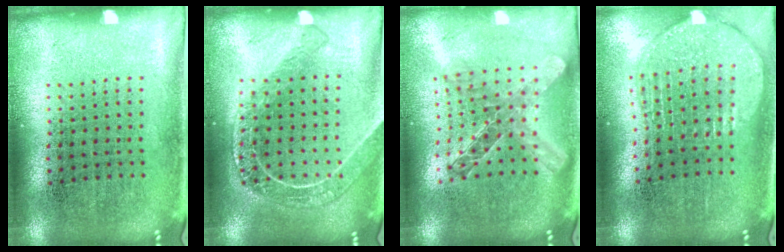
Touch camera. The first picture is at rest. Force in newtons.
{"total": 1.8, "press": 1.6, "slide": 0.7}
{"total": 2.0, "press": 1.7, "slide": 1.0}
{"total": 2.0, "press": 1.7, "slide": 1.1}